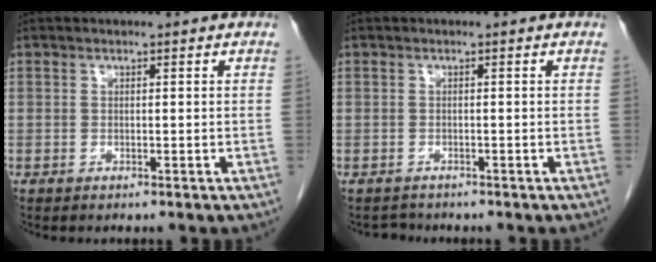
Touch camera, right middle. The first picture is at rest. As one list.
[{"total": 1.4, "force": [-1.3, 0.4, -0.3], "torque": [0.002, -0.004, -0.019]}]